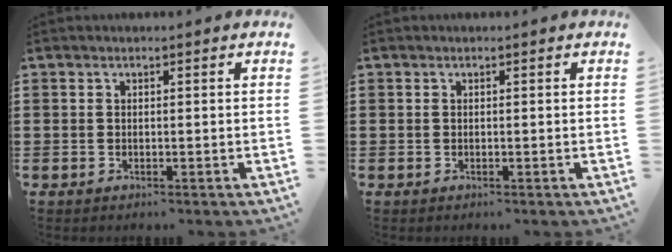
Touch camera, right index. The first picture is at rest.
{"total": 0.0}